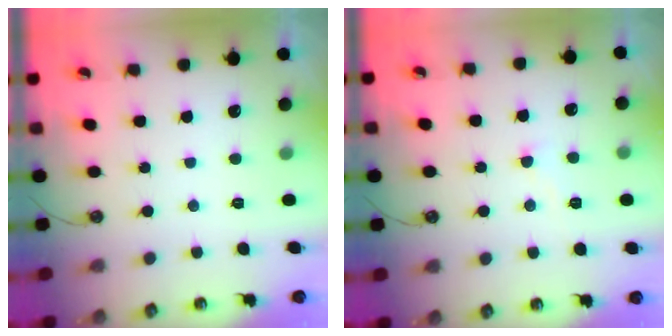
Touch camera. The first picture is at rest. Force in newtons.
{"total": 3.4, "press": 3.4, "slide": 0.5}